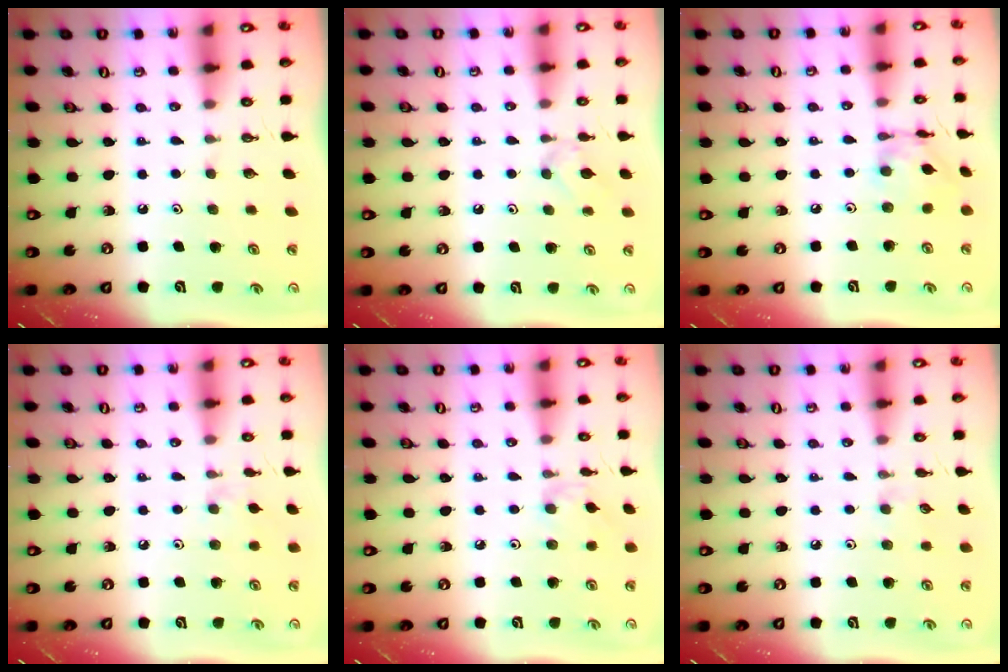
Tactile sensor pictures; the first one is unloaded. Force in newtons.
{"total": 5.2, "press": 5.1, "slide": 1.0}
{"total": 8.7, "press": 8.7, "slide": 0.7}
{"total": 1.2, "press": 1.1, "slide": 0.4}
{"total": 2.5, "press": 2.5, "slide": 0.4}
{"total": 1.9, "press": 1.8, "slide": 0.3}